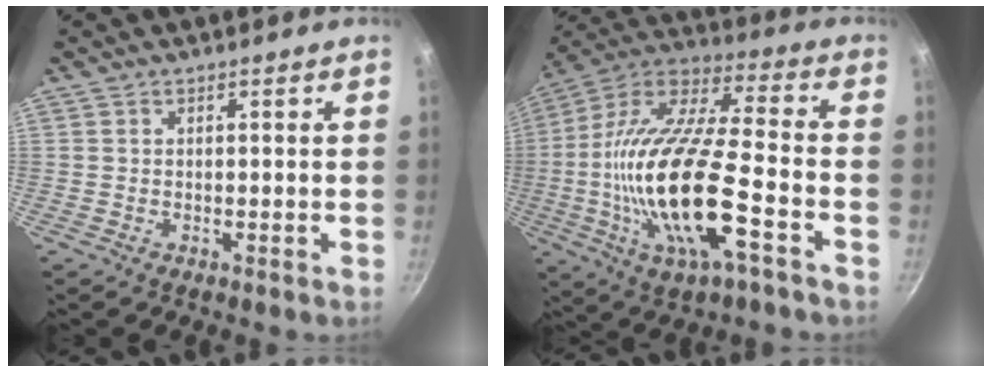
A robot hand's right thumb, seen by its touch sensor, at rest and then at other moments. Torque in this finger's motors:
{"motor_torque": [0.89, 0.74, 2.51, -0.24, 0.87]}